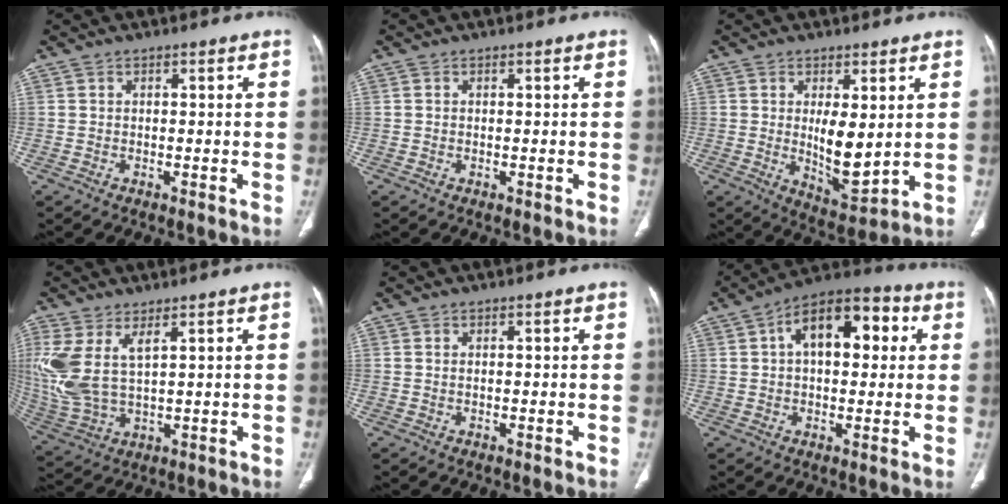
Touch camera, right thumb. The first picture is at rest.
{"total": 0.0}
{"total": 8.9, "force": [0.9, 3.6, 8.1], "torque": [-0.117, -0.028, 0.029]}
{"total": 11.5, "force": [4.0, 5.1, 9.5], "torque": [-0.239, -0.013, 0.100]}
{"total": 0.0}
{"total": 14.2, "force": [3.5, 7.8, 11.4], "torque": [-0.148, 0.029, 0.048]}